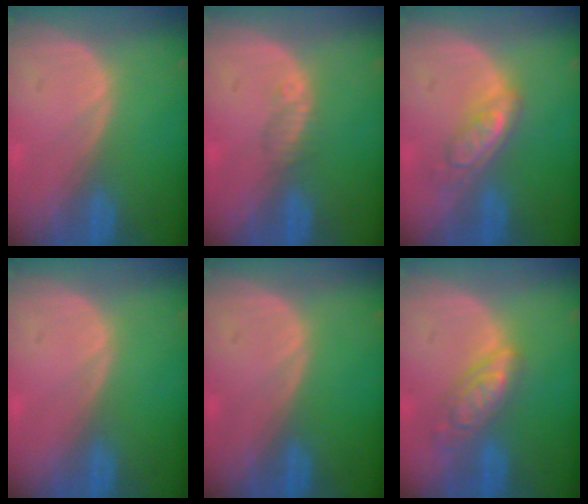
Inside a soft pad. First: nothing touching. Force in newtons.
{"total": 1.5, "press": 1.3, "slide": 0.9}
{"total": 5.3, "press": 4.6, "slide": 2.6}
{"total": 0.0}
{"total": 0.0}
{"total": 6.0, "press": 5.1, "slide": 3.0}